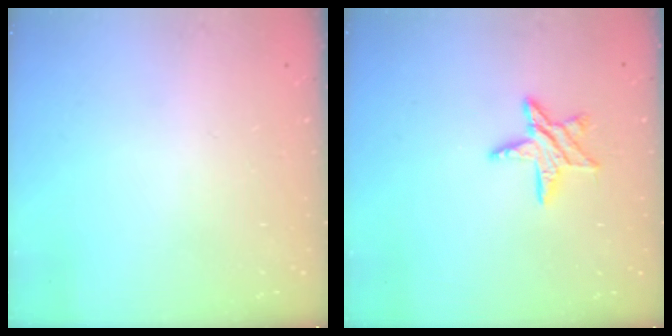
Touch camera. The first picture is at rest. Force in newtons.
{"total": 8.9, "press": 8.9, "slide": 0.6}